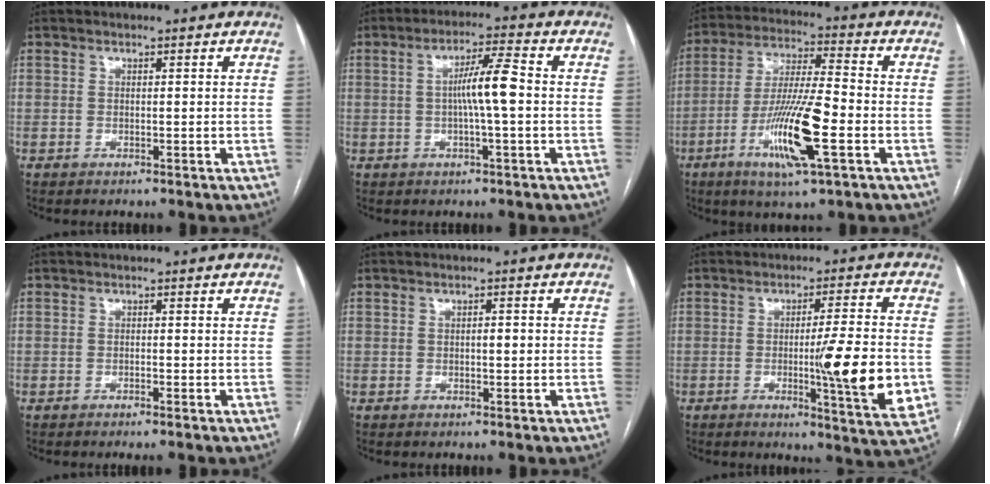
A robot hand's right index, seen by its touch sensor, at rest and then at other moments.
{"total": 6.7, "force": [0.0, 0.2, 6.7], "torque": [-0.121, 0.012, -0.003]}
{"total": 14.1, "force": [-4.9, 1.1, 13.2], "torque": [-0.257, -0.016, -0.091]}
{"total": 0.7, "force": [-0.5, -0.1, 0.4], "torque": [-0.011, 0.000, -0.009]}
{"total": 1.2, "force": [-0.1, 0.4, 1.2], "torque": [-0.019, 0.002, -0.002]}
{"total": 13.3, "force": [-2.4, 0.0, 13.1], "torque": [-0.180, -0.023, -0.035]}